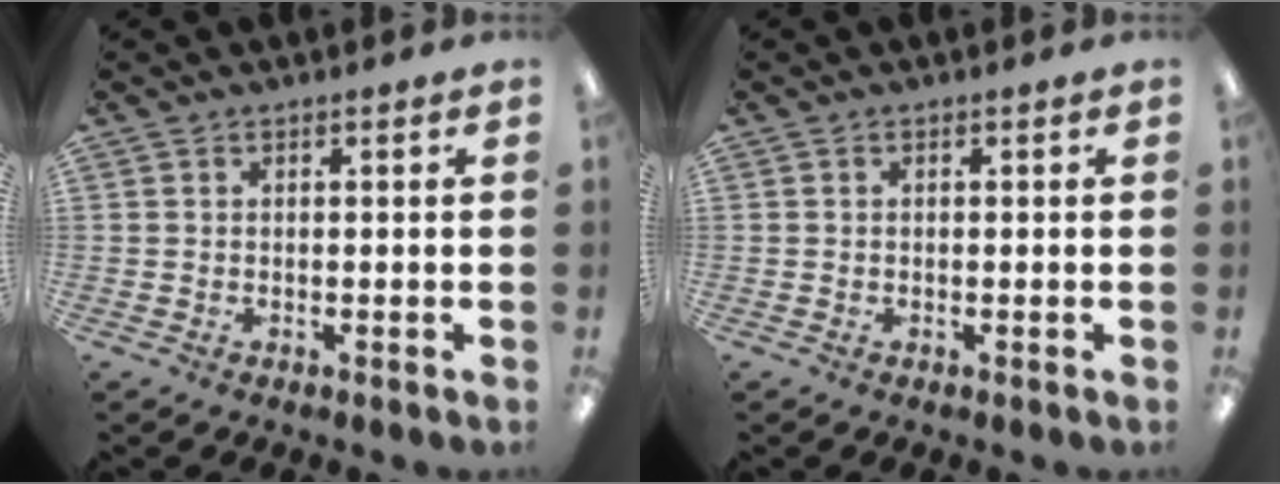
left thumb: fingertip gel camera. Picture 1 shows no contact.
{"total": 0.0}